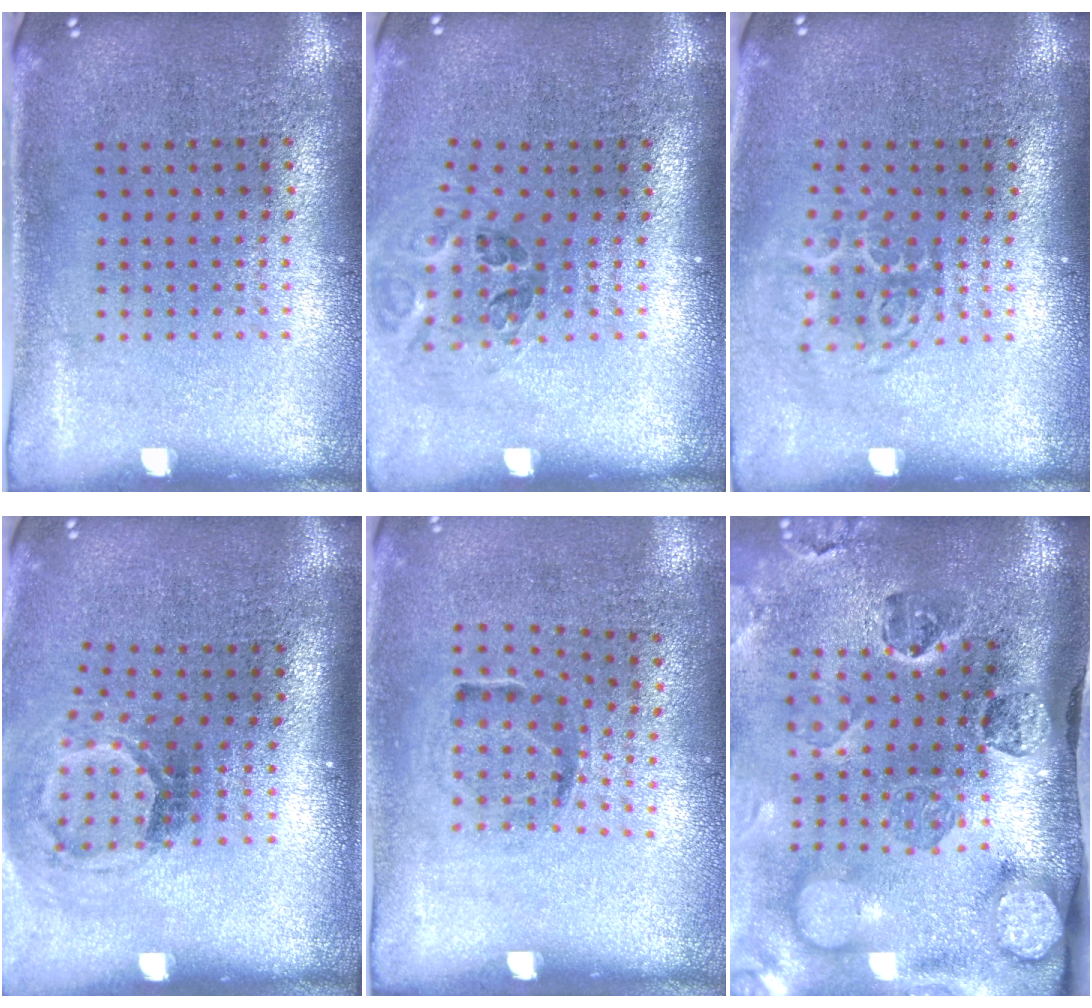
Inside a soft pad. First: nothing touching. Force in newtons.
{"total": 1.2, "press": 1.1, "slide": 0.5}
{"total": 1.8, "press": 1.2, "slide": 1.3}
{"total": 1.9, "press": 1.2, "slide": 1.5}
{"total": 1.1, "press": 0.8, "slide": 0.8}
{"total": 5.0, "press": 3.6, "slide": 3.5}